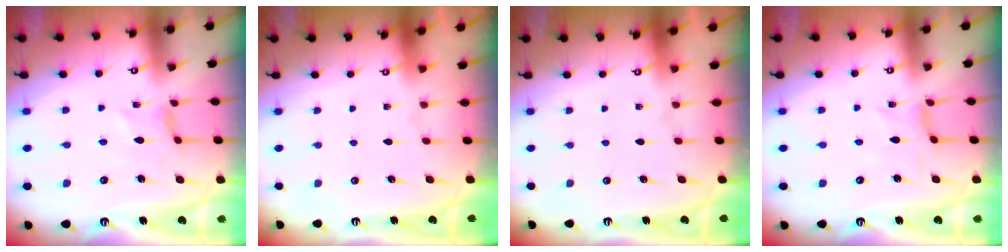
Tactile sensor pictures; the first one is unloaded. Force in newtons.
{"total": 0.0}
{"total": 0.0}
{"total": 0.9, "press": 0.9, "slide": 0.3}